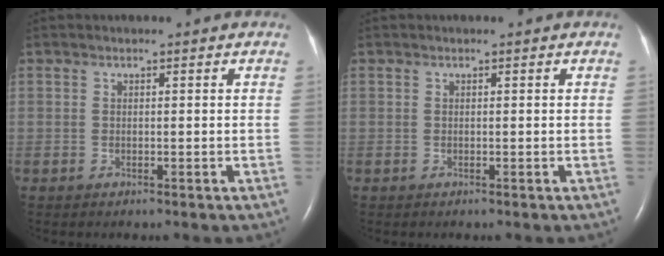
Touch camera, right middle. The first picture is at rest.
{"total": 0.0}